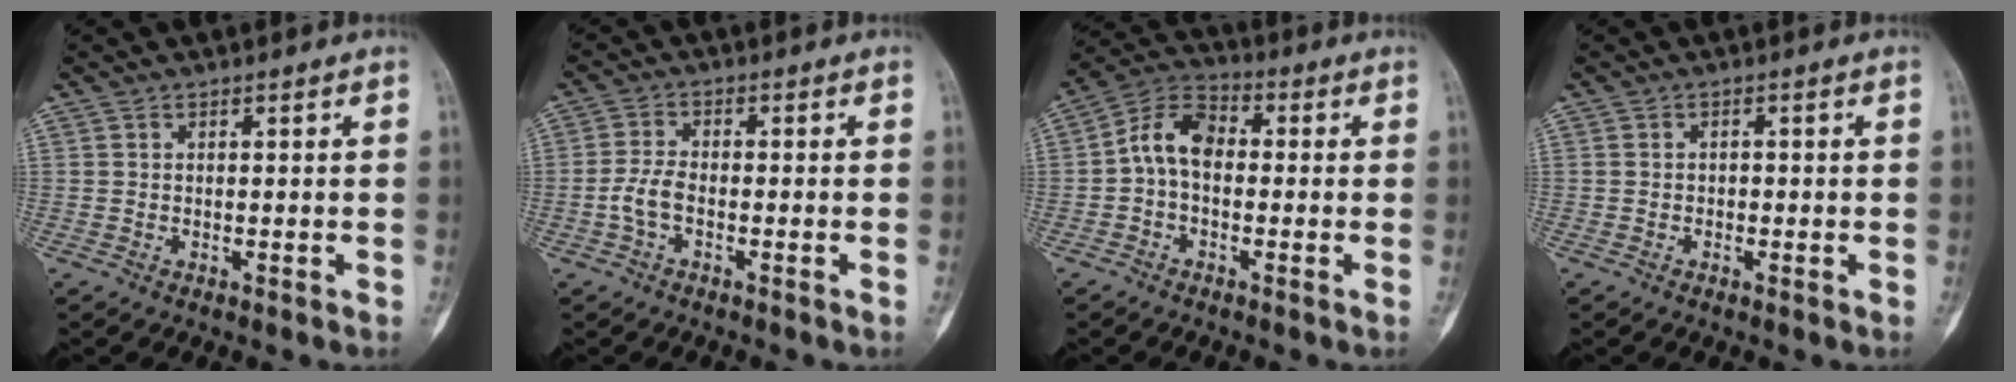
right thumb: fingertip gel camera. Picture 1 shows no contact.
{"total": 2.4, "force": [-1.1, 1.7, 1.3], "torque": [-0.045, 0.013, -0.030]}
{"total": 7.0, "force": [-0.2, 5.2, 4.6], "torque": [-0.079, 0.031, -0.023]}
{"total": 0.6, "force": [-0.3, 0.5, 0.1], "torque": [0.005, 0.002, -0.008]}